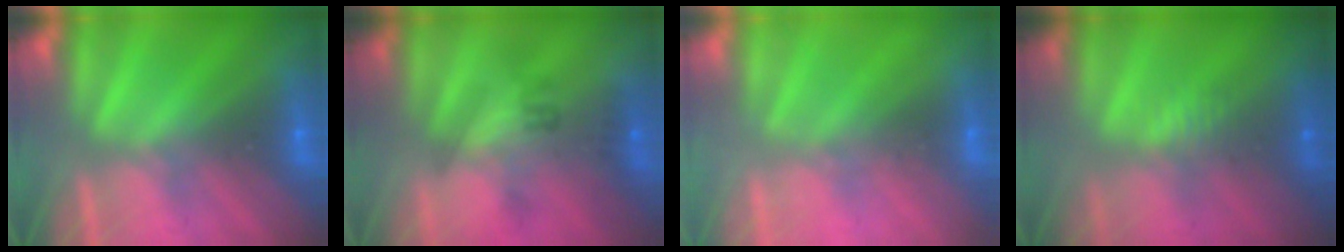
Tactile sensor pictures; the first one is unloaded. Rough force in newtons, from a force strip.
{"total": 2.3}
{"total": 1.4}
{"total": 2.4}